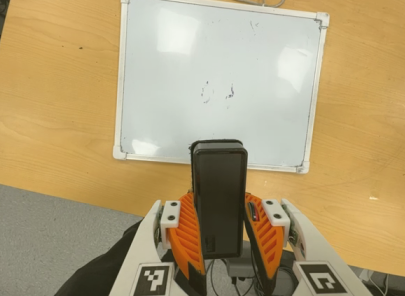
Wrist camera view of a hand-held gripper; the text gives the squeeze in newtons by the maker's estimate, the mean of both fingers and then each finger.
{"total": 9.1, "left": 8.0, "right": 10.2}